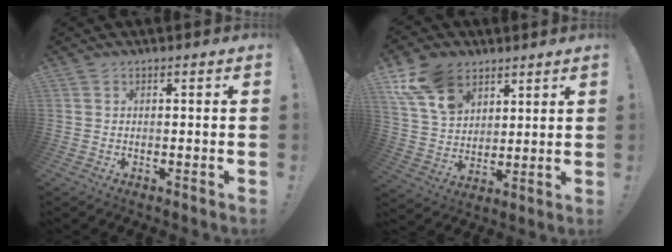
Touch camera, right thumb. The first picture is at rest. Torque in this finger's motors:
{"motor_torque": [1.41, 2.10, 0.62, 1.09, 0.05]}